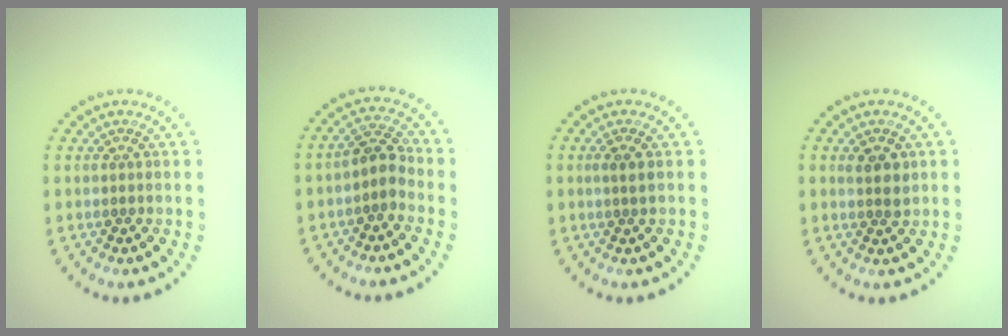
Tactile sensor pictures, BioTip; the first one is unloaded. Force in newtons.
{"total": 2.4, "press": 2.1, "slide": 1.2}
{"total": 0.8, "press": 0.6, "slide": 0.5}
{"total": 1.8, "press": 1.7, "slide": 0.5}